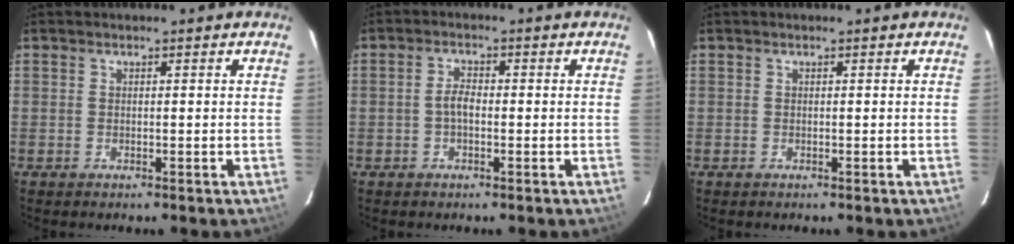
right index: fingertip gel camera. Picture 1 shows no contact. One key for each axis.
{"total": 2.4, "fx": -0.5, "fy": 1.2, "fz": 2.1, "tx": -0.043, "ty": 0.008, "tz": -0.010}
{"total": 0.0}